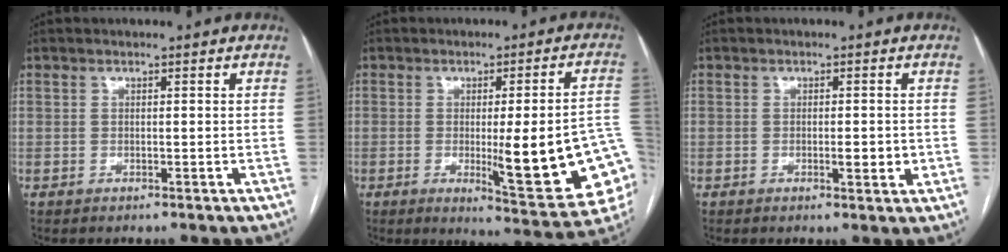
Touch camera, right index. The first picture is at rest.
{"total": 18.0, "force": [-3.4, 2.5, 17.5], "torque": [-0.148, 0.004, -0.026]}
{"total": 2.6, "force": [-0.5, 0.6, 2.5], "torque": [-0.039, -0.002, -0.006]}